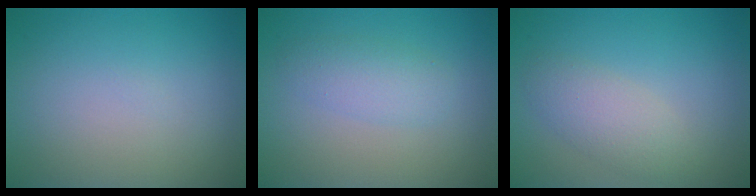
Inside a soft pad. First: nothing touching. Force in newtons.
{"total": 2.4, "press": 2.4, "slide": 0.0}
{"total": 2.9, "press": 2.9, "slide": 0.0}